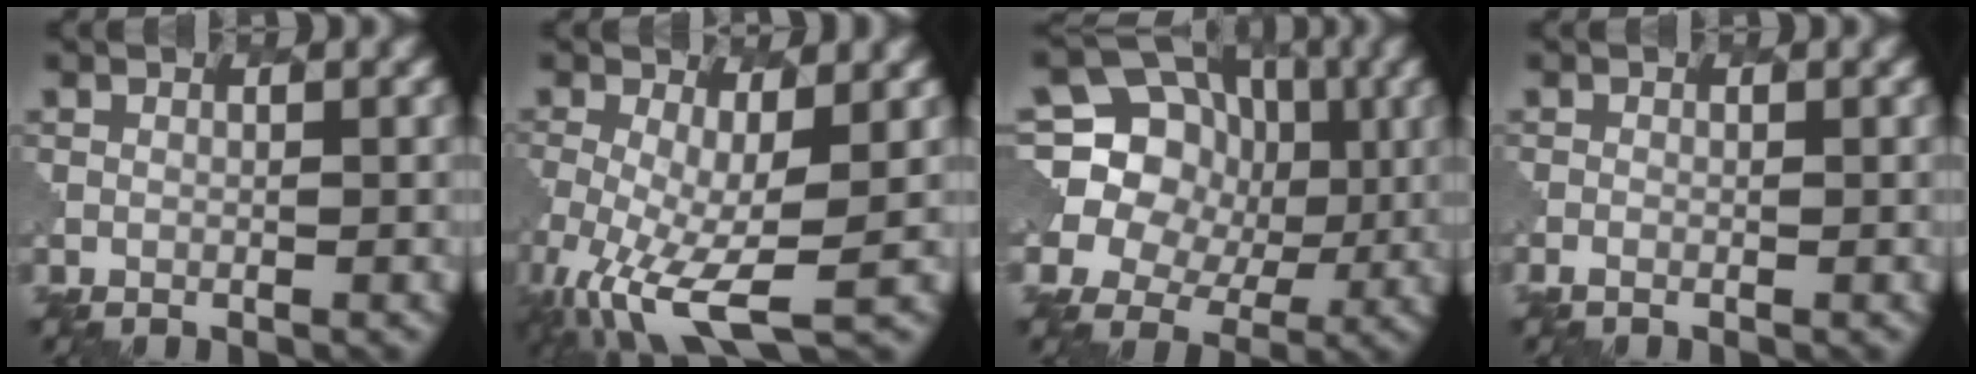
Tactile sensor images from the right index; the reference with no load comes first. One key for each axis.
{"total": 8.4, "fx": -2.6, "fy": 3.1, "fz": 7.3, "tx": -0.158, "ty": -0.029, "tz": -0.041}
{"total": 16.4, "fx": 4.0, "fy": 14.3, "fz": 7.0, "tx": -0.145, "ty": 0.035, "tz": 0.049}
{"total": 0.9, "fx": -0.6, "fy": 0.3, "fz": 0.5, "tx": -0.002, "ty": -0.001, "tz": -0.009}